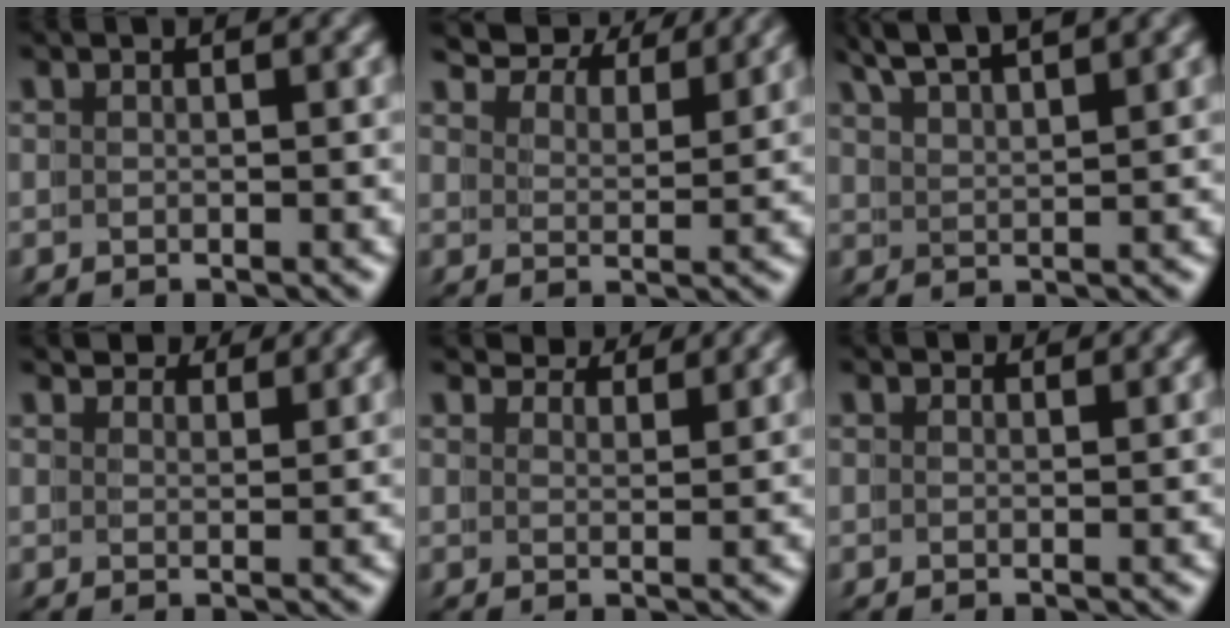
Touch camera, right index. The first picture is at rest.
{"total": 7.5, "force": [7.2, 0.8, 2.0], "torque": [-0.021, 0.028, 0.104]}
{"total": 5.4, "force": [4.9, 0.1, 2.1], "torque": [-0.040, 0.011, 0.082]}
{"total": 3.8, "force": [3.8, -0.4, 0.3], "torque": [0.008, 0.006, 0.058]}
{"total": 4.1, "force": [4.1, -0.6, 0.4], "torque": [0.006, 0.006, 0.063]}
{"total": 1.7, "force": [1.6, -0.3, 0.2], "torque": [0.003, 0.002, 0.024]}